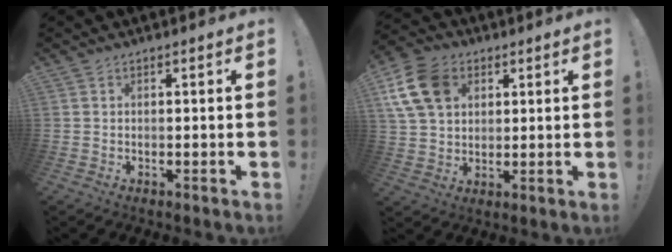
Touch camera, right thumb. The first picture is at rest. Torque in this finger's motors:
{"motor_torque": [0.24, 0.24, 0.42, 0.47, 0.31]}